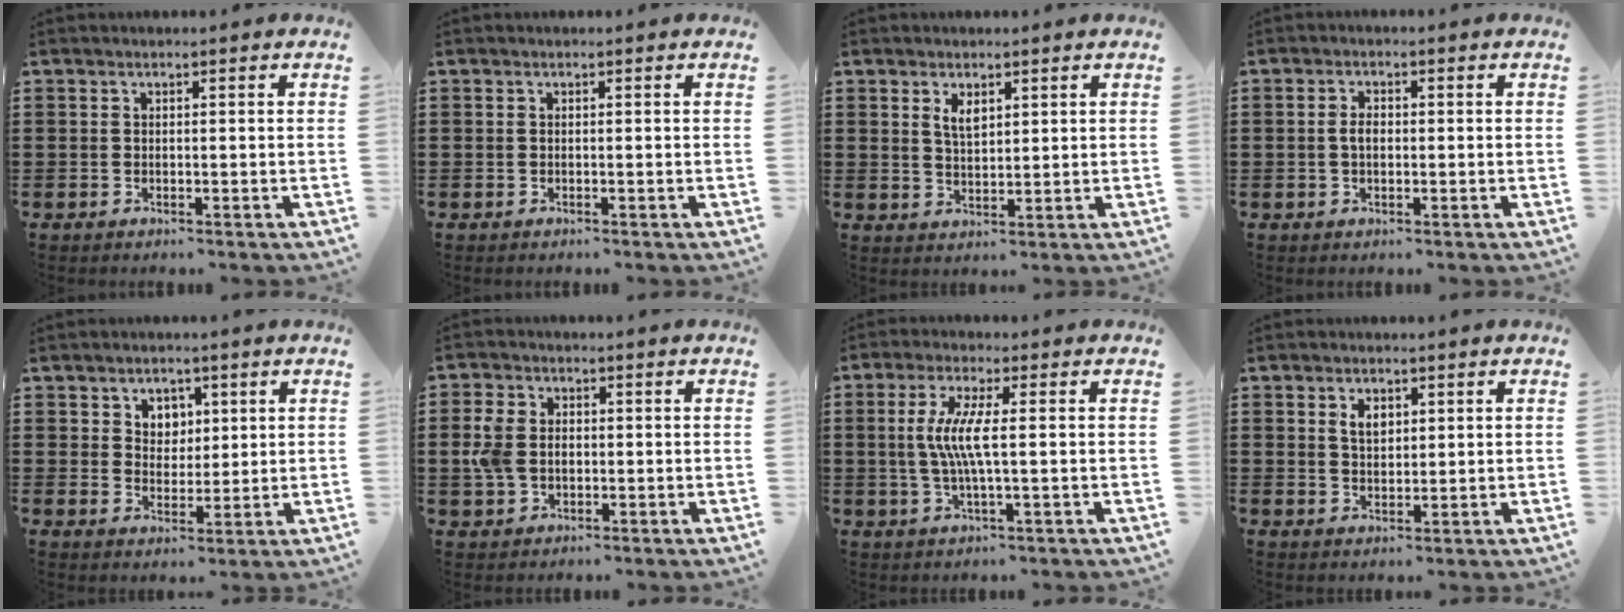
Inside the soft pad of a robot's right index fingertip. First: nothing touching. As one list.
[{"total": 0.0}, {"total": 2.9, "force": [1.6, 1.4, 2.0], "torque": [-0.043, 0.004, 0.029]}, {"total": 2.2, "force": [-0.1, 1.2, 1.9], "torque": [-0.037, 0.006, -0.004]}, {"total": 3.8, "force": [1.9, 3.2, 0.8], "torque": [-0.032, 0.014, 0.033]}, {"total": 4.7, "force": [-0.2, 3.6, 3.1], "torque": [-0.094, 0.002, -0.013]}, {"total": 6.3, "force": [0.2, 0.5, 6.2], "torque": [-0.137, -0.013, -0.008]}, {"total": 2.9, "force": [1.3, 1.8, 1.9], "torque": [-0.044, 0.006, 0.022]}]